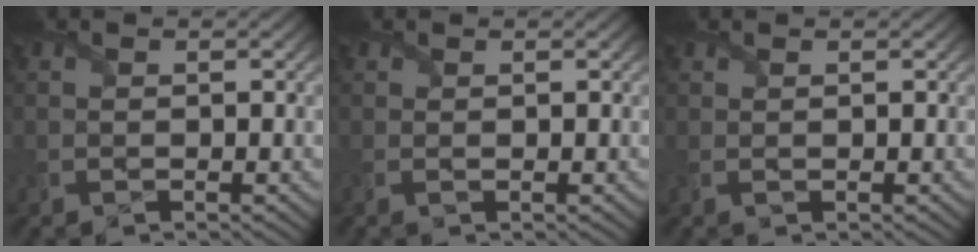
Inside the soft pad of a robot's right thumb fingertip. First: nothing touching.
{"total": 0.5, "force": [0.2, 0.3, 0.4], "torque": [-0.011, 0.001, 0.002]}
{"total": 0.7, "force": [0.5, 0.3, 0.3], "torque": [-0.009, 0.004, 0.009]}